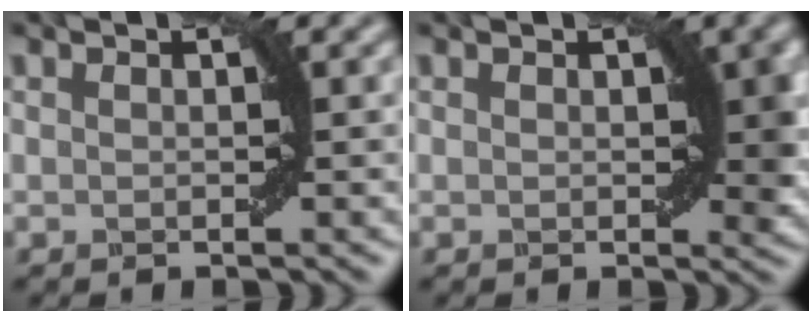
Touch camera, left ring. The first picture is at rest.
{"total": 2.4, "force": [0.3, 1.3, 2.1], "torque": [-0.015, -0.006, 0.007]}